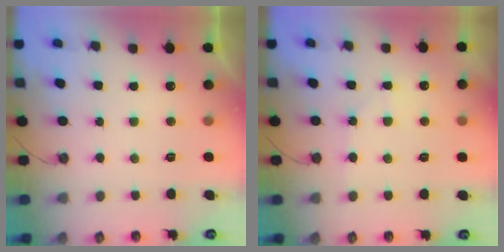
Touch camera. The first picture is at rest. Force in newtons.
{"total": 4.7, "press": 4.6, "slide": 0.7}